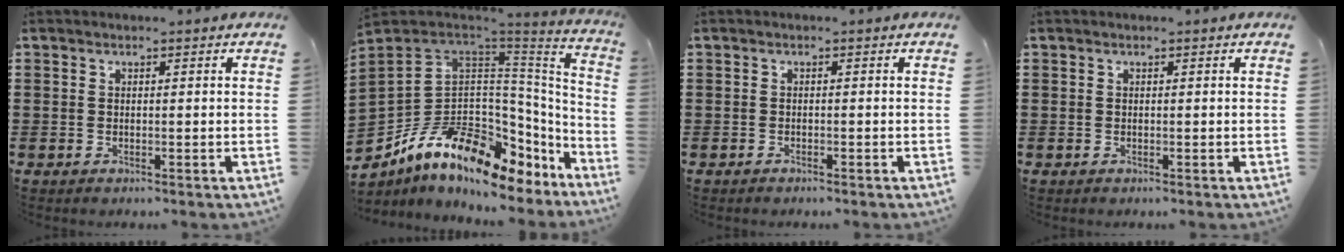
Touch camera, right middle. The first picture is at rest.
{"total": 13.4, "force": [-6.3, 8.3, 8.4], "torque": [-0.197, 0.002, -0.118]}
{"total": 0.6, "force": [-0.5, 0.1, 0.3], "torque": [-0.007, -0.002, -0.009]}
{"total": 0.0}